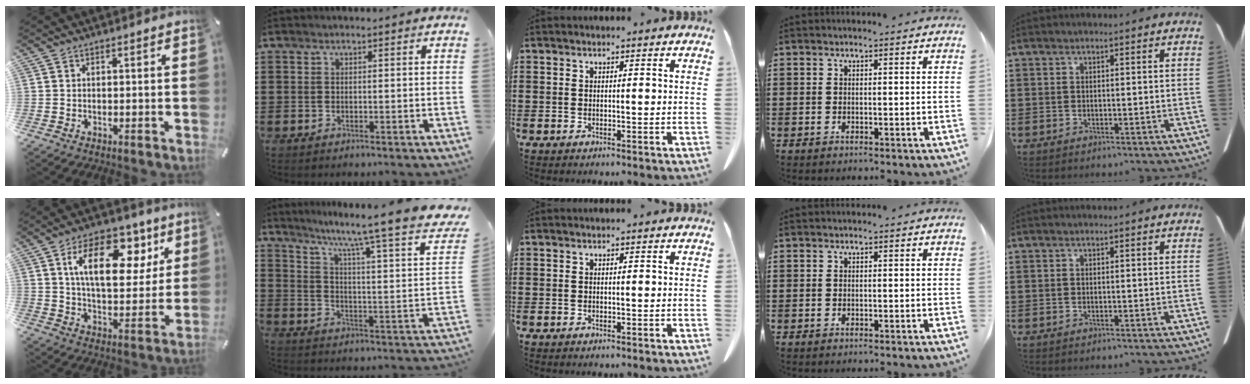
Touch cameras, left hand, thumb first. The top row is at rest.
{"thumb": {"total": 17.9, "force": [7.6, 10.0, 12.7], "torque": [-0.197, -0.012, 0.125]}, "index": {"total": 9.5, "force": [7.5, -0.4, 5.9], "torque": [-0.124, -0.066, 0.109]}}